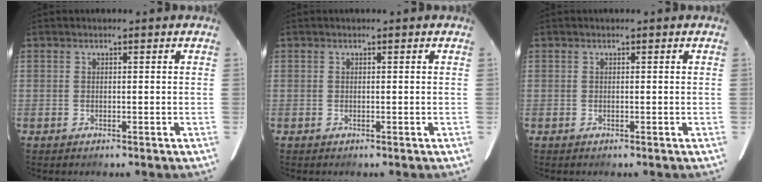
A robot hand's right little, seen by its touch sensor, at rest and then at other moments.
{"total": 0.0}
{"total": 0.0}